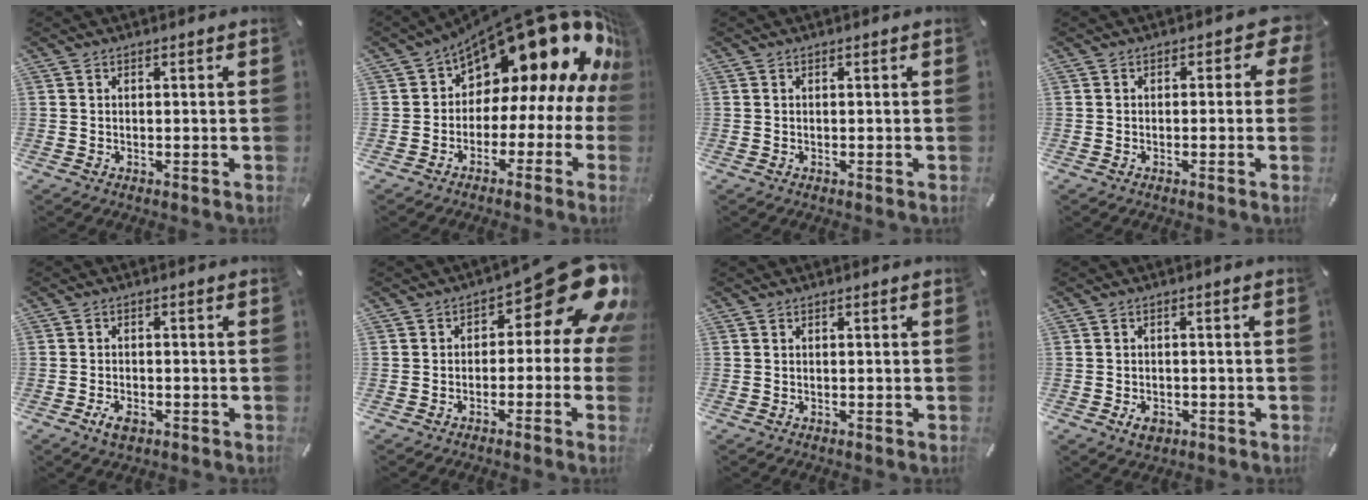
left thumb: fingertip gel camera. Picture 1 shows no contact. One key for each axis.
{"total": 21.9, "fx": 12.4, "fy": 11.1, "fz": 14.2, "tx": -0.200, "ty": -0.102, "tz": 0.217}
{"total": 0.0}
{"total": 3.9, "fx": 0.1, "fy": 2.5, "fz": 3.0, "tx": -0.042, "ty": 0.008, "tz": -0.003}
{"total": 3.1, "fx": -1.7, "fy": 1.8, "fz": 1.9, "tx": -0.045, "ty": 0.003, "tz": -0.033}
{"total": 17.0, "fx": 6.9, "fy": 7.7, "fz": 13.4, "tx": -0.160, "ty": -0.049, "tz": 0.116}
{"total": 0.0}
{"total": 3.2, "fx": -1.5, "fy": 2.2, "fz": 1.7, "tx": -0.037, "ty": 0.006, "tz": -0.029}